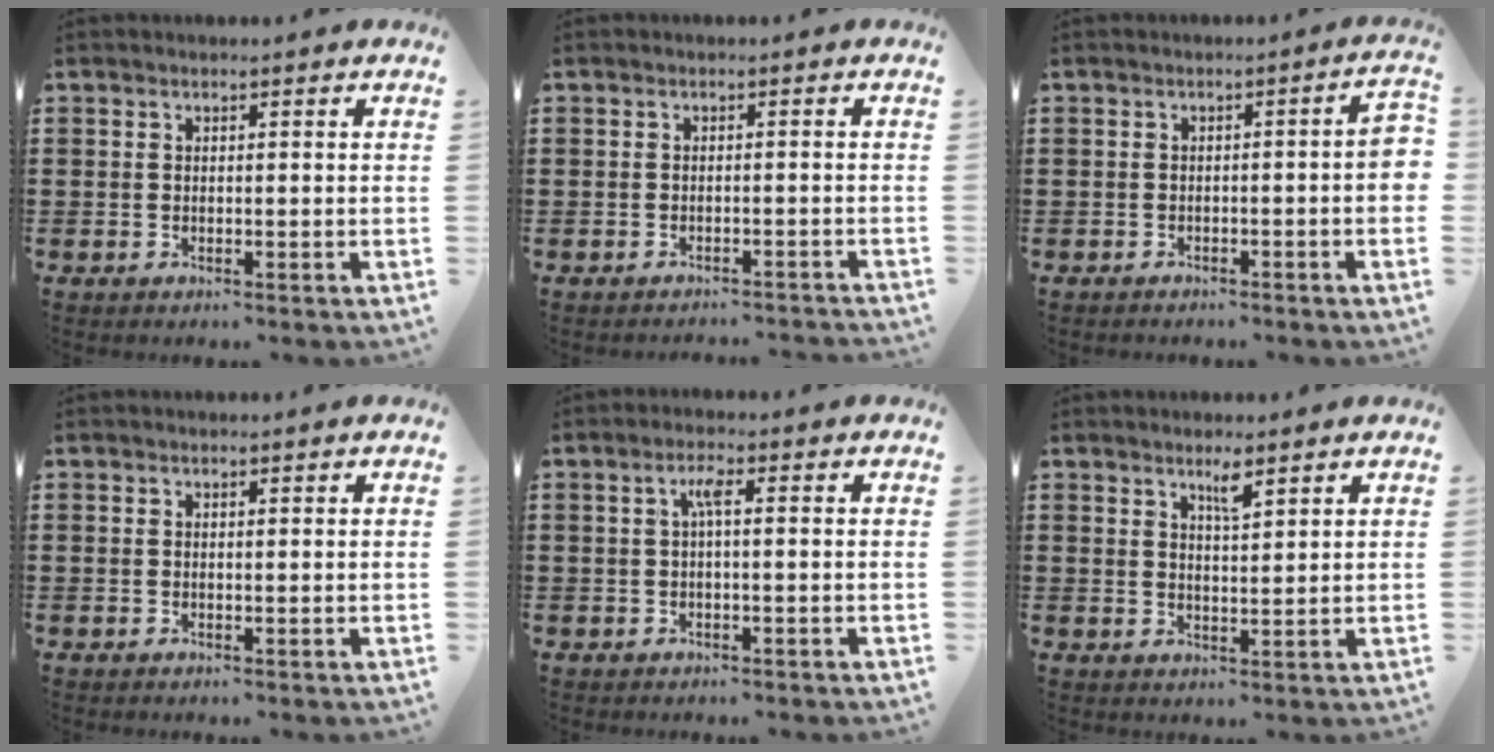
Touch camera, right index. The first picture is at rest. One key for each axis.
{"total": 1.3, "fx": -1.3, "fy": 0.0, "fz": 0.0, "tx": -0.003, "ty": 0.001, "tz": -0.028}
{"total": 3.0, "fx": -1.4, "fy": 0.4, "fz": 2.6, "tx": -0.031, "ty": -0.002, "tz": -0.027}
{"total": 0.0}
{"total": 2.6, "fx": 0.1, "fy": 0.3, "fz": 2.6, "tx": -0.051, "ty": 0.005, "tz": -0.001}
{"total": 3.0, "fx": 2.2, "fy": 0.5, "fz": 2.0, "tx": -0.035, "ty": -0.001, "tz": 0.036}